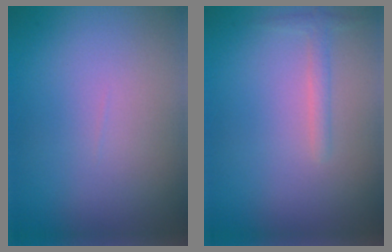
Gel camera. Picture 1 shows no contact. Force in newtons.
{"total": 1.2, "press": 1.2, "slide": 0.0}